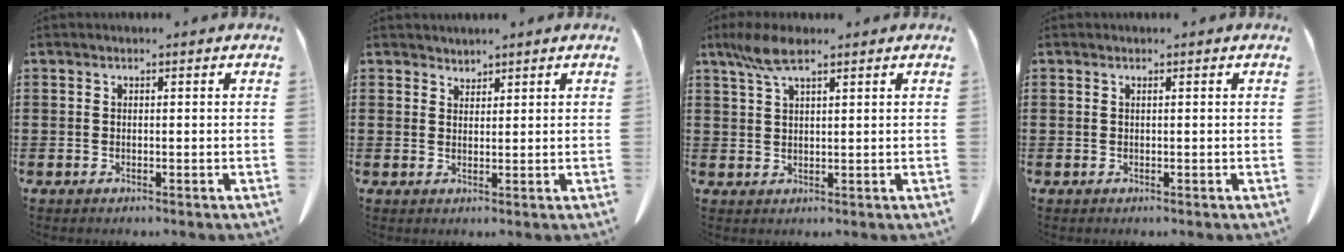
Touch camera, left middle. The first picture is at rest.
{"total": 1.6, "force": [1.6, 0.2, -0.2], "torque": [0.000, 0.001, 0.031]}
{"total": 5.2, "force": [3.0, 1.4, 4.0], "torque": [-0.092, 0.001, 0.053]}
{"total": 0.0}